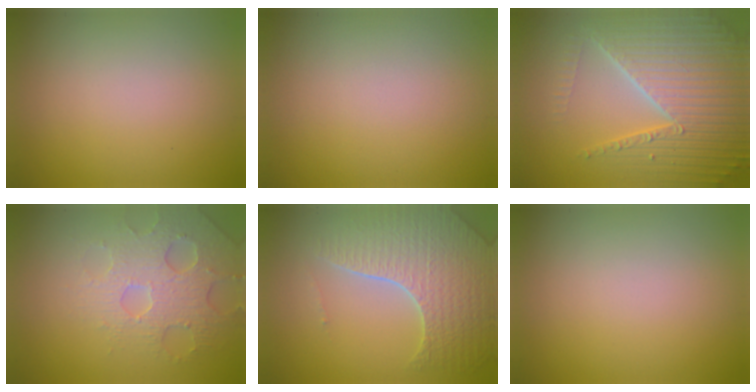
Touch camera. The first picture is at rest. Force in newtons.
{"total": 0.0}
{"total": 6.4, "press": 6.2, "slide": 1.5}
{"total": 4.3, "press": 4.0, "slide": 1.6}
{"total": 7.4, "press": 5.5, "slide": 5.0}
{"total": 0.0}